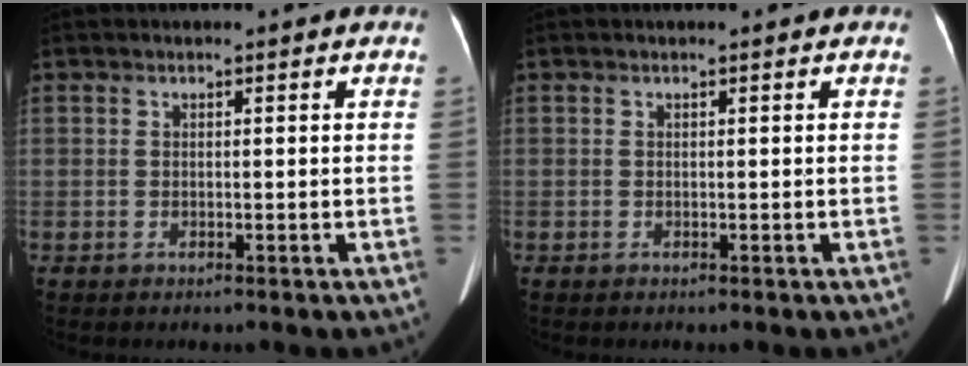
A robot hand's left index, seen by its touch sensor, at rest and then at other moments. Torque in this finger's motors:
{"motor_torque": [-0.12, 0.25, -0.20, -0.08]}